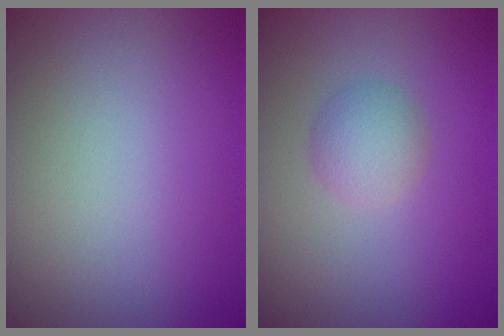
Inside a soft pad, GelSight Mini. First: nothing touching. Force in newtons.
{"total": 2.3, "press": 2.3, "slide": 0.1}